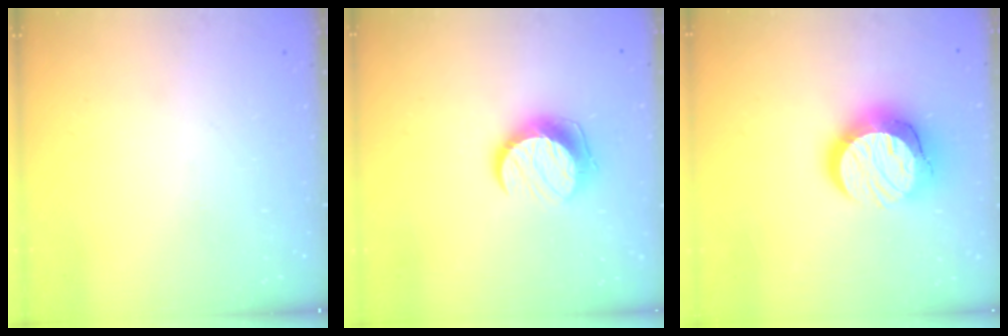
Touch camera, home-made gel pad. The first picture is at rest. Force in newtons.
{"total": 10.2, "press": 10.2, "slide": 0.3}
{"total": 15.2, "press": 15.1, "slide": 1.1}